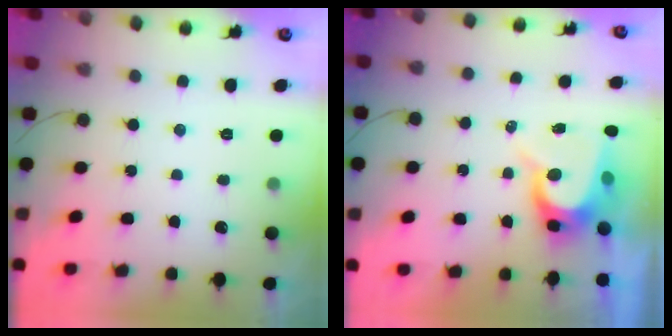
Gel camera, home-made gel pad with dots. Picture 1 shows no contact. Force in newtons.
{"total": 8.2, "press": 8.2, "slide": 0.5}